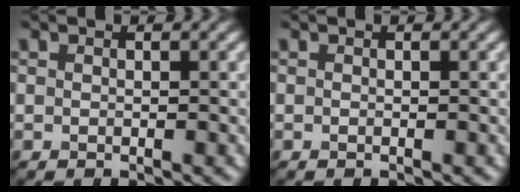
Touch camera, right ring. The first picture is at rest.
{"total": 0.0}